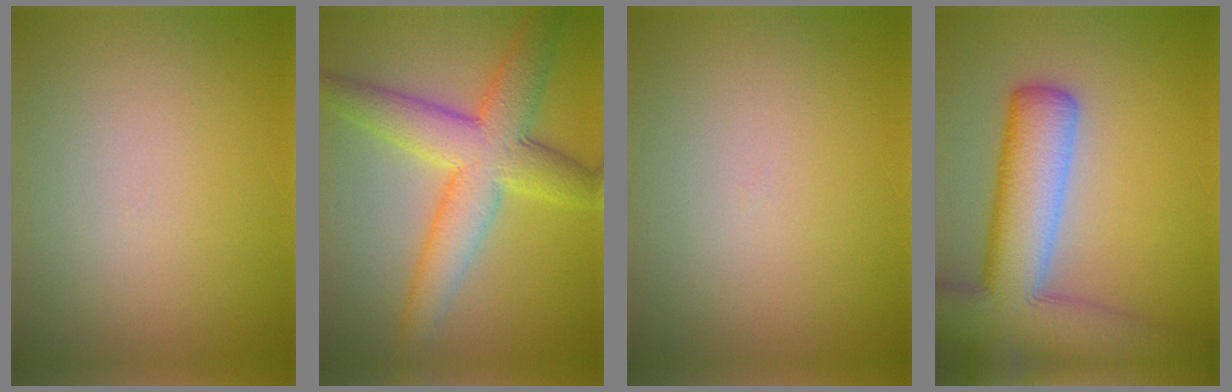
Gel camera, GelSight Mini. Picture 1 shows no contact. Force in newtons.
{"total": 7.5, "press": 7.5, "slide": 0.1}
{"total": 0.0}
{"total": 11.5, "press": 11.5, "slide": 0.7}